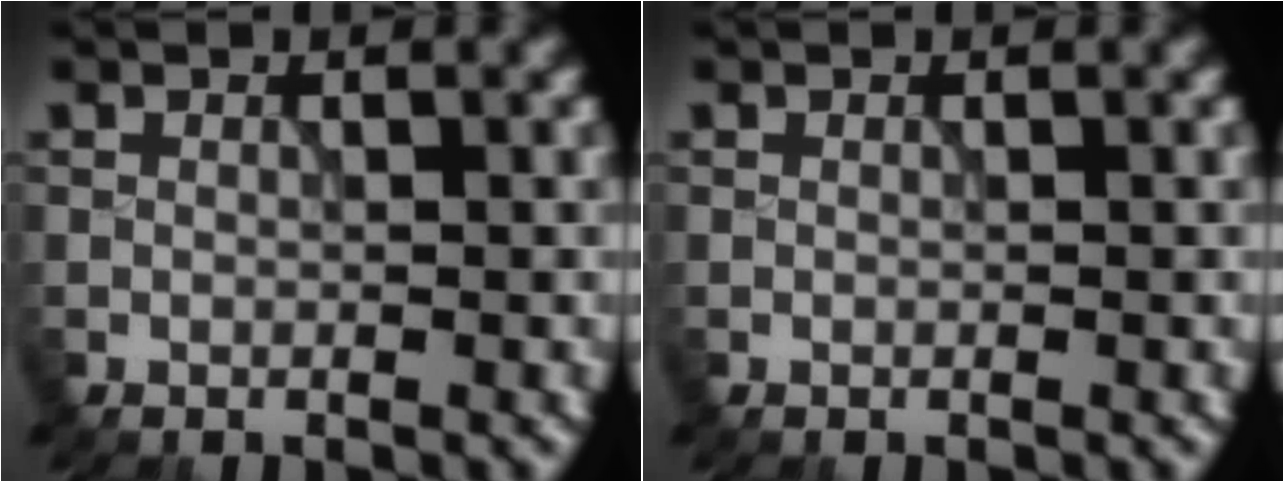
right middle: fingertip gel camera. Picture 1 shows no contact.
{"total": 0.0}